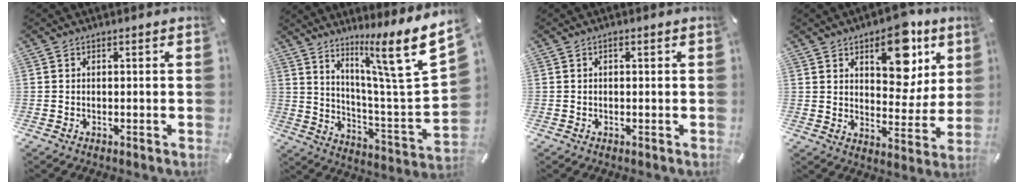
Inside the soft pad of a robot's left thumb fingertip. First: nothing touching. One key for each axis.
{"total": 15.2, "fx": 10.0, "fy": 0.9, "fz": 11.5, "tx": -0.179, "ty": -0.092, "tz": 0.142}
{"total": 0.7, "fx": 0.1, "fy": 0.3, "fz": 0.6, "tx": -0.012, "ty": 0.003, "tz": 0.001}
{"total": 15.3, "fx": 8.4, "fy": 8.6, "fz": 9.4, "tx": -0.108, "ty": -0.046, "tz": 0.143}